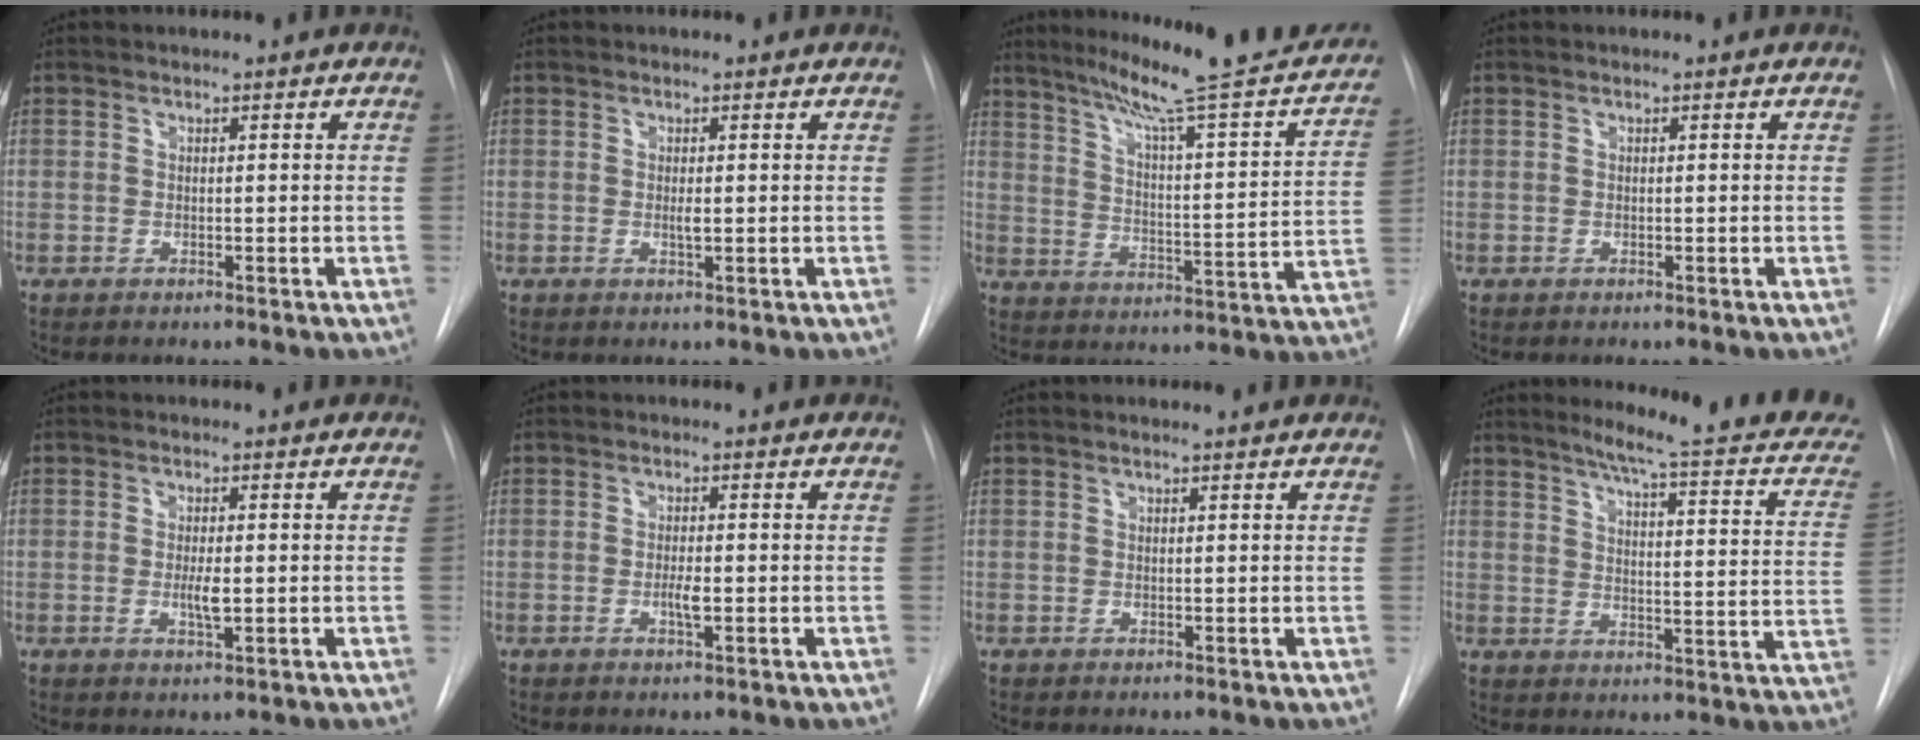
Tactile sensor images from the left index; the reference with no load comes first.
{"total": 0.9, "force": [0.0, 0.2, 0.9], "torque": [-0.020, -0.003, 0.001]}
{"total": 24.3, "force": [20.7, 1.4, 12.6], "torque": [-0.182, -0.041, 0.268]}
{"total": 0.0}
{"total": 2.6, "force": [-0.2, 0.6, 2.5], "torque": [-0.048, -0.004, -0.002]}
{"total": 2.0, "force": [-0.5, 0.4, 1.9], "torque": [-0.036, -0.001, -0.008]}
{"total": 2.0, "force": [1.9, 0.1, 0.5], "torque": [-0.014, 0.011, 0.020]}
{"total": 18.8, "force": [16.9, 0.9, 8.2], "torque": [-0.101, -0.068, 0.193]}